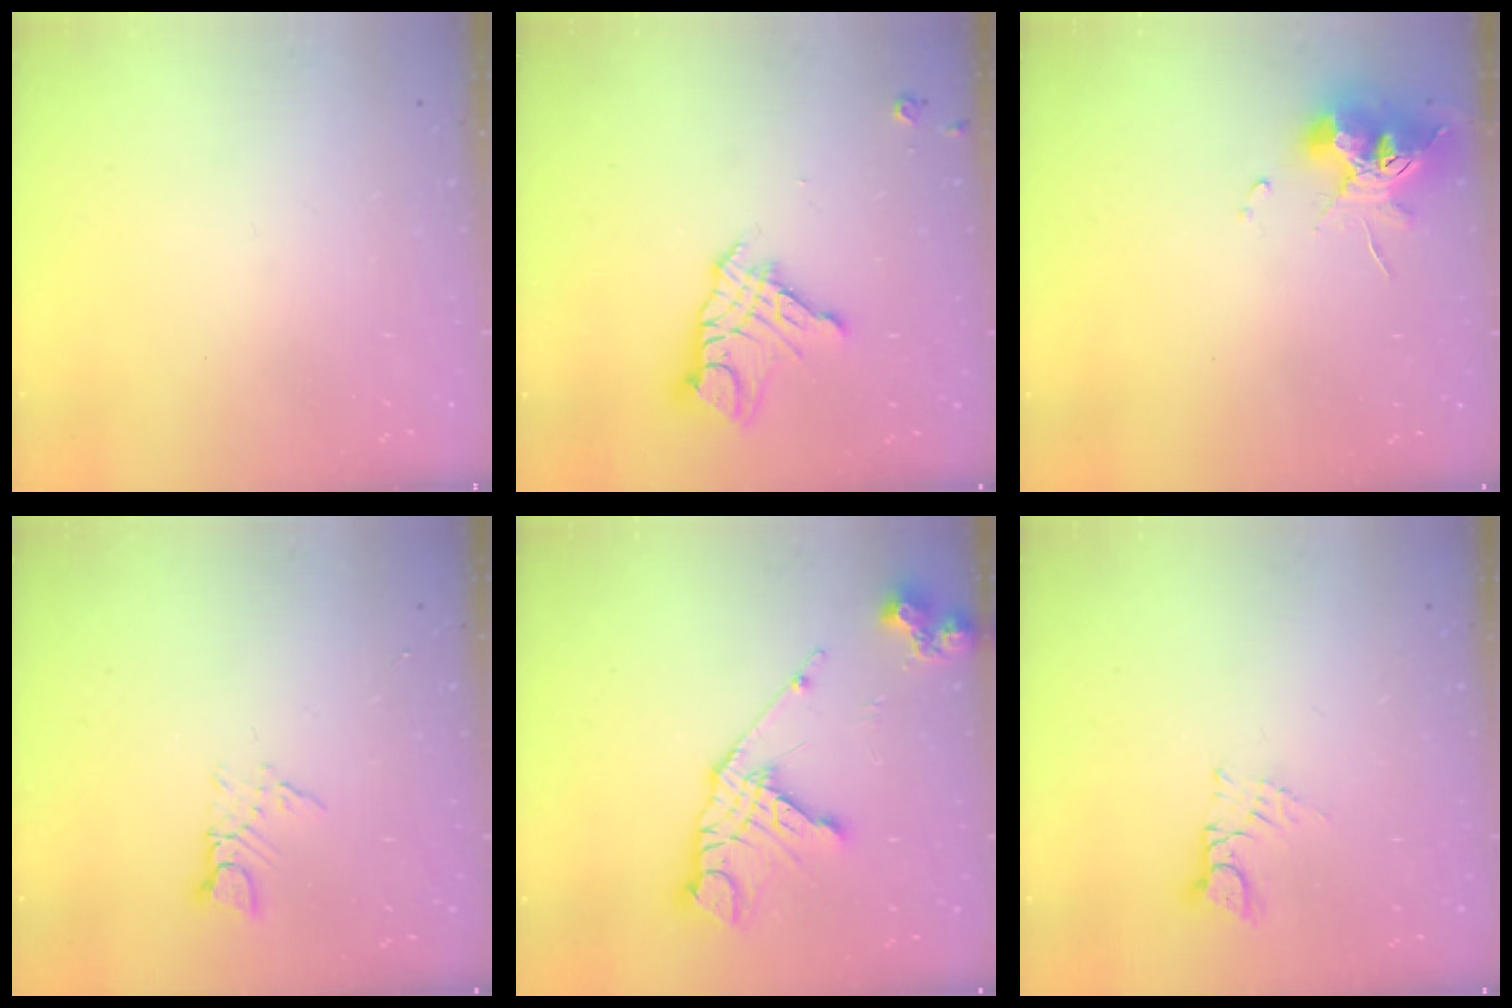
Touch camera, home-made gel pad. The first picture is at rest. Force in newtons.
{"total": 12.2, "press": 12.2, "slide": 1.2}
{"total": 11.2, "press": 11.1, "slide": 0.6}
{"total": 3.1, "press": 3.1, "slide": 0.2}
{"total": 17.1, "press": 17.0, "slide": 1.8}
{"total": 4.0, "press": 4.0, "slide": 0.1}